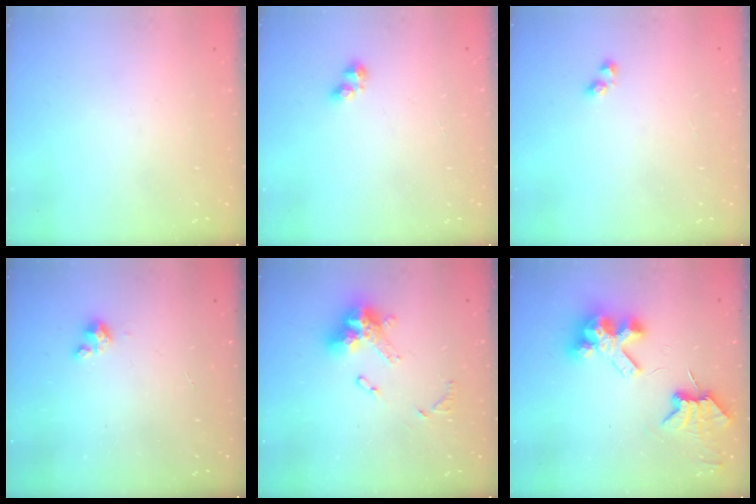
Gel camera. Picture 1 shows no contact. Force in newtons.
{"total": 2.5, "press": 2.5, "slide": 0.5}
{"total": 2.4, "press": 2.1, "slide": 1.2}
{"total": 1.9, "press": 1.9, "slide": 0.1}
{"total": 13.4, "press": 13.3, "slide": 1.4}
{"total": 8.9, "press": 8.8, "slide": 1.1}